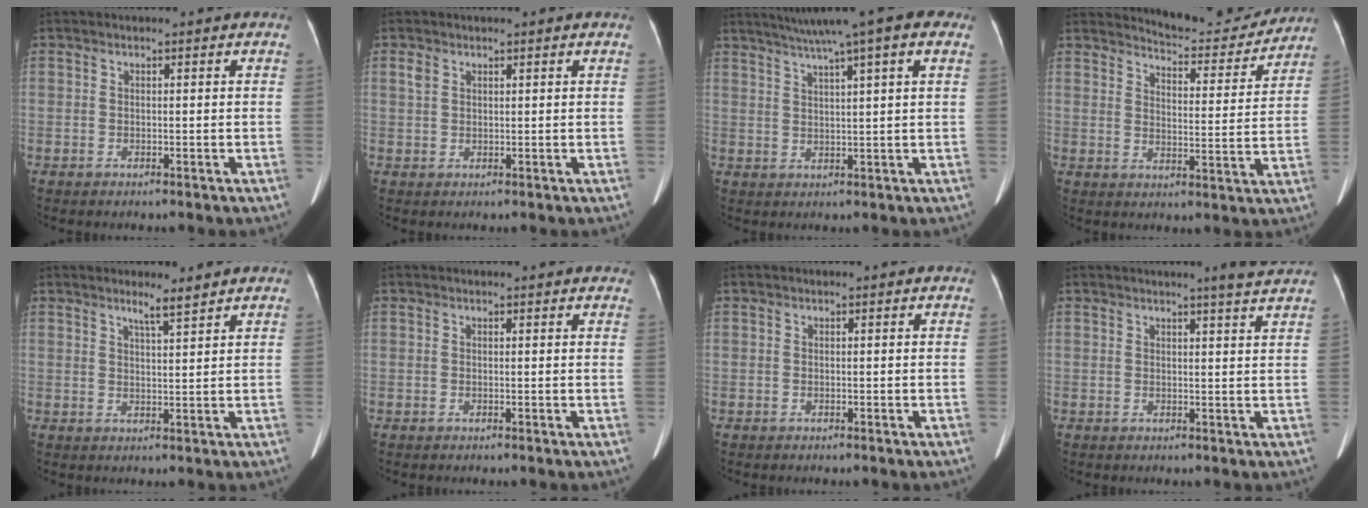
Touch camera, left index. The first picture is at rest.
{"total": 1.5, "force": [0.9, 0.8, 0.8], "torque": [-0.024, -0.003, 0.018]}
{"total": 11.6, "force": [8.1, 0.5, 8.3], "torque": [-0.130, 0.023, 0.105]}
{"total": 11.8, "force": [11.5, 1.6, 1.9], "torque": [-0.020, -0.041, 0.140]}
{"total": 2.4, "force": [1.9, -0.2, 1.4], "torque": [-0.029, -0.018, 0.033]}
{"total": 3.6, "force": [3.2, 0.7, 1.5], "torque": [-0.013, -0.004, 0.021]}
{"total": 0.0}
{"total": 4.3, "force": [3.7, -0.9, 2.0], "torque": [-0.028, -0.023, 0.027]}